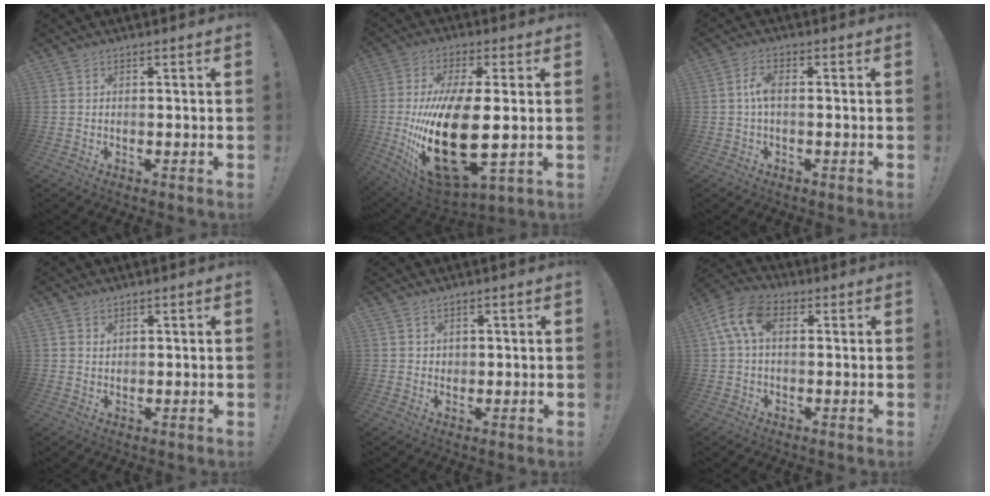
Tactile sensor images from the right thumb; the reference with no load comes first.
{"total": 25.8, "force": [-2.2, 10.9, 23.2], "torque": [-0.452, -0.022, -0.027]}
{"total": 4.4, "force": [-0.2, 1.8, 4.0], "torque": [-0.080, 0.009, -0.005]}
{"total": 1.3, "force": [0.9, 0.9, 0.2], "torque": [0.001, -0.004, 0.017]}
{"total": 1.6, "force": [1.1, 1.2, 0.2], "torque": [0.009, -0.007, 0.017]}
{"total": 10.8, "force": [2.7, 6.5, 8.2], "torque": [-0.172, 0.008, 0.053]}